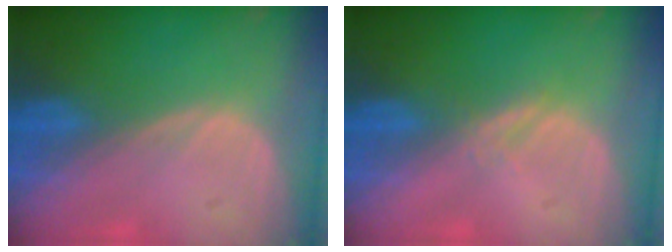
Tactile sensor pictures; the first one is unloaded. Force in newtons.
{"total": 1.3, "press": 1.3, "slide": 0.1}